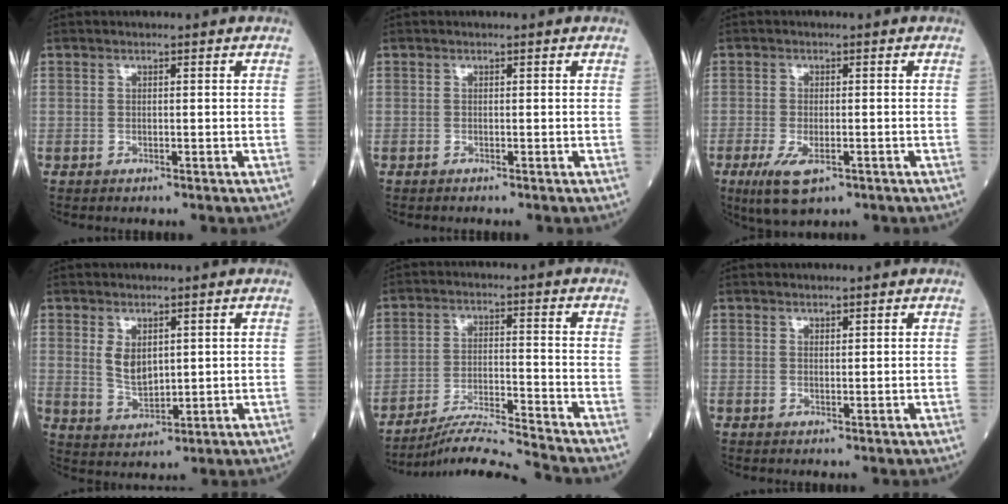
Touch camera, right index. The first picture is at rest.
{"total": 0.0}
{"total": 5.5, "force": [-2.6, 2.1, 4.4], "torque": [-0.089, -0.013, -0.035]}
{"total": 4.5, "force": [1.6, 2.5, 3.4], "torque": [-0.070, -0.007, 0.042]}
{"total": 8.5, "force": [-7.9, -2.6, 1.7], "torque": [-0.028, -0.014, -0.145]}
{"total": 0.7, "force": [0.6, 0.2, 0.2], "torque": [-0.005, -0.003, 0.010]}